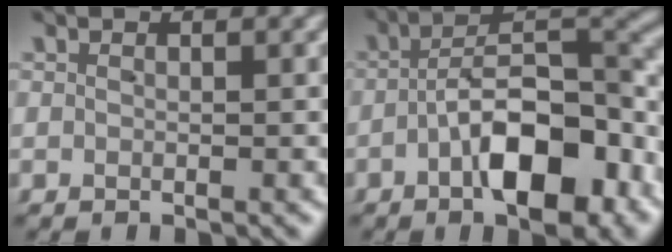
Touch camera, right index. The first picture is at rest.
{"total": 8.7, "force": [-3.6, 3.3, 7.2], "torque": [-0.091, 0.015, -0.060]}